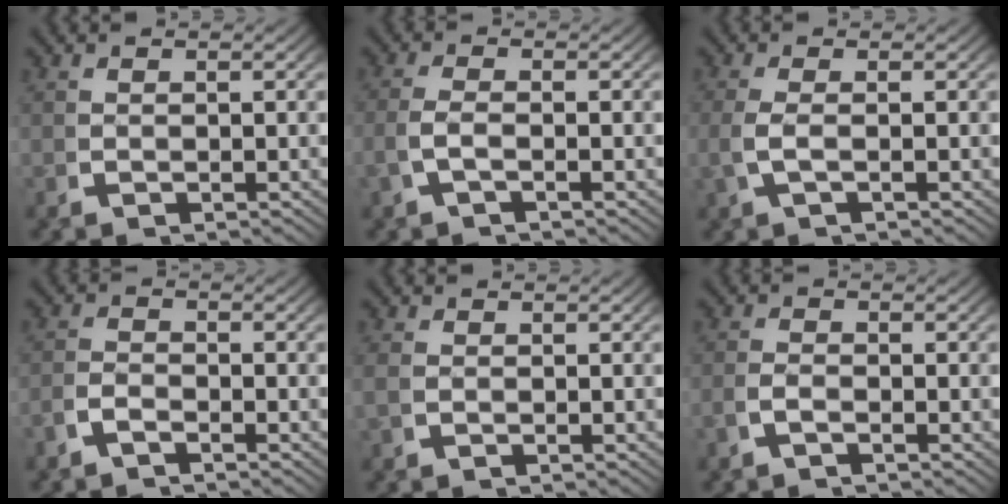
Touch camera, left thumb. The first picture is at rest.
{"total": 1.9, "force": [-0.3, 0.4, 1.8], "torque": [-0.051, 0.000, -0.006]}
{"total": 2.1, "force": [0.1, 0.4, 2.1], "torque": [-0.064, -0.003, 0.006]}
{"total": 1.5, "force": [-1.3, 0.5, 0.5], "torque": [-0.010, -0.004, -0.030]}
{"total": 0.7, "force": [0.1, 0.4, 0.5], "torque": [-0.020, 0.000, 0.003]}
{"total": 1.2, "force": [-0.8, 0.3, 0.8], "torque": [-0.024, -0.004, -0.017]}